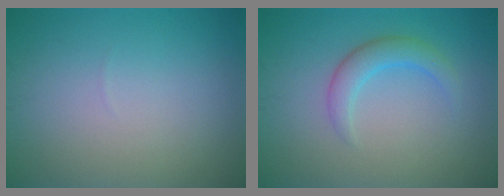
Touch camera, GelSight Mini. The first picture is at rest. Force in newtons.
{"total": 2.6, "press": 2.6, "slide": 0.0}